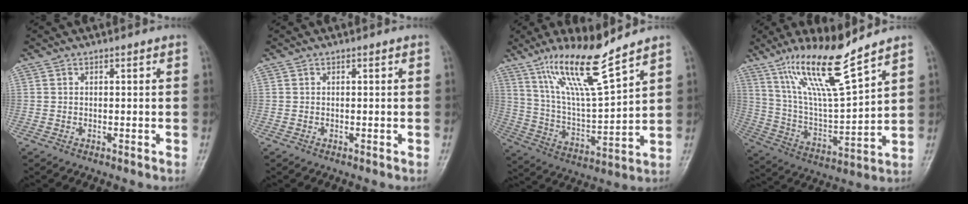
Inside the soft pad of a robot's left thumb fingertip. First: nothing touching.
{"total": 0.0}
{"total": 15.1, "force": [10.8, 2.0, 10.4], "torque": [-0.185, -0.063, 0.213]}
{"total": 16.2, "force": [11.5, 2.1, 11.2], "torque": [-0.197, -0.063, 0.226]}